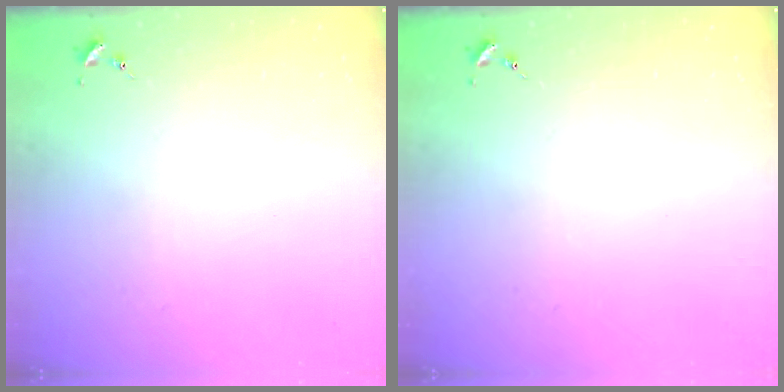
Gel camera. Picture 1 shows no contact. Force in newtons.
{"total": 0.0}